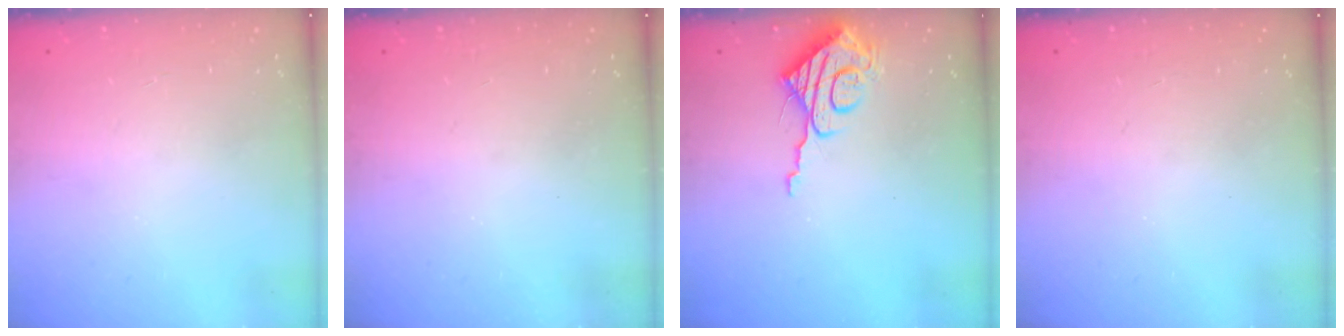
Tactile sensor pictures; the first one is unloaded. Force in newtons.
{"total": 0.0}
{"total": 10.3, "press": 10.3, "slide": 0.9}
{"total": 0.0}